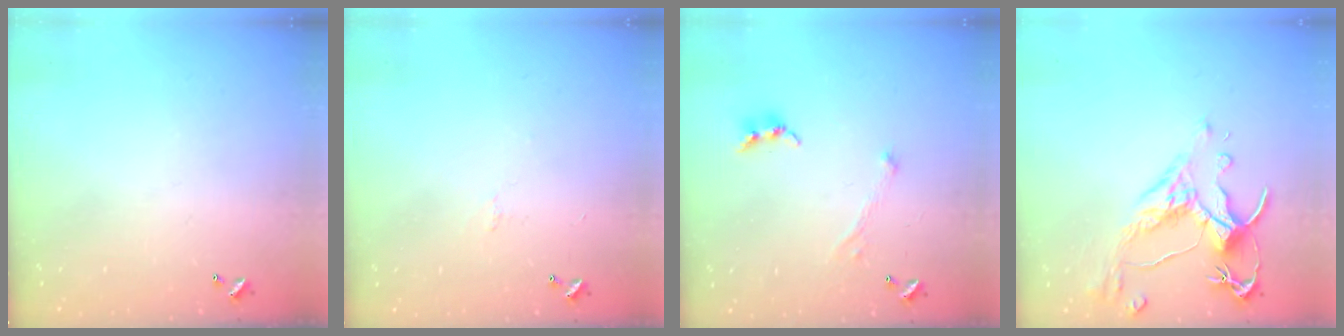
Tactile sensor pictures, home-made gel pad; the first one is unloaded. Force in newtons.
{"total": 0.6, "press": 0.4, "slide": 0.5}
{"total": 0.8, "press": 0.7, "slide": 0.4}
{"total": 3.1, "press": 2.9, "slide": 1.3}